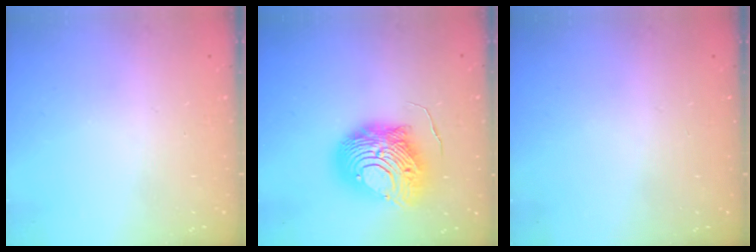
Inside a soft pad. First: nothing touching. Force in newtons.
{"total": 15.3, "press": 15.2, "slide": 1.6}
{"total": 0.0}